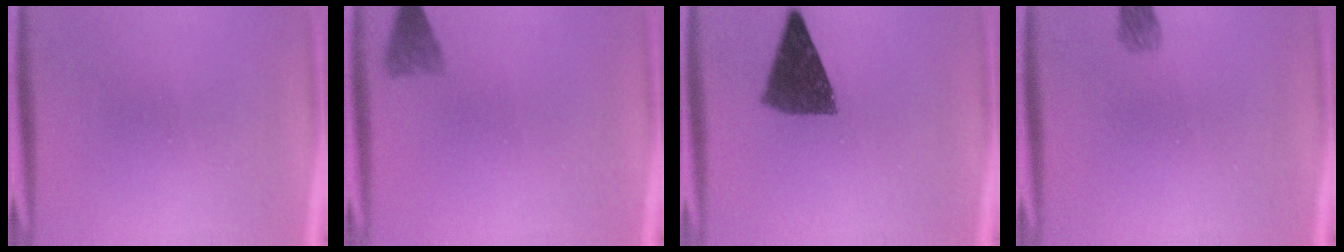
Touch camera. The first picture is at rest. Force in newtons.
{"total": 2.9}
{"total": 9.7}
{"total": 2.3}